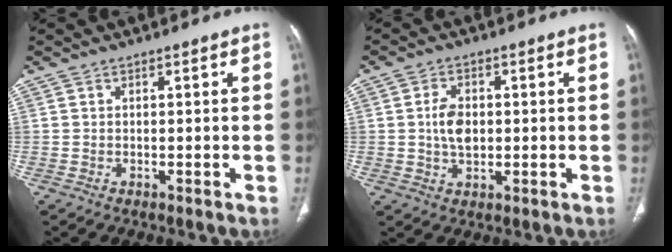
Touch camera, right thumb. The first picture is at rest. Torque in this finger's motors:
{"motor_torque": [1.33, 1.06, 0.87, -0.03, 0.06]}